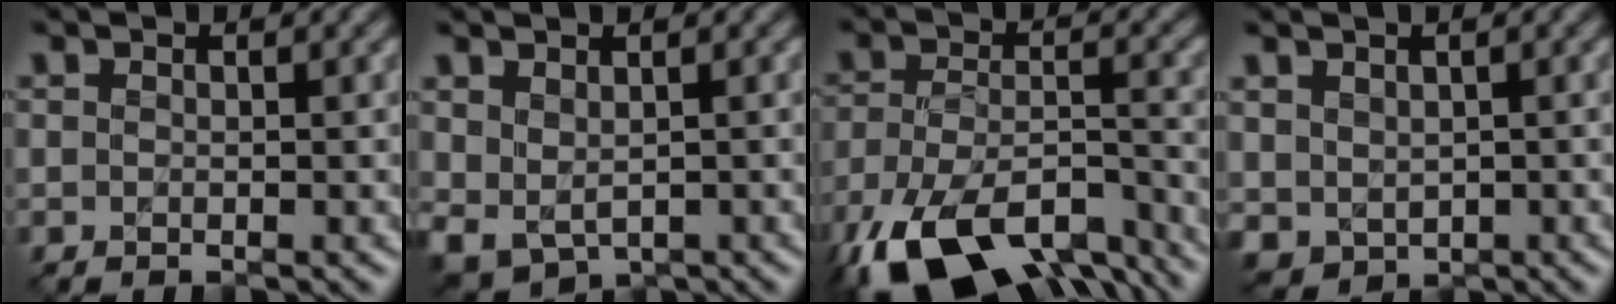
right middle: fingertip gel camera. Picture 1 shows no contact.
{"total": 2.4, "force": [0.7, 1.8, 1.5], "torque": [-0.032, -0.011, 0.022]}
{"total": 14.7, "force": [-11.0, 5.8, 7.9], "torque": [-0.180, -0.027, -0.165]}
{"total": 2.3, "force": [0.7, 2.0, 1.0], "torque": [-0.025, -0.006, 0.019]}